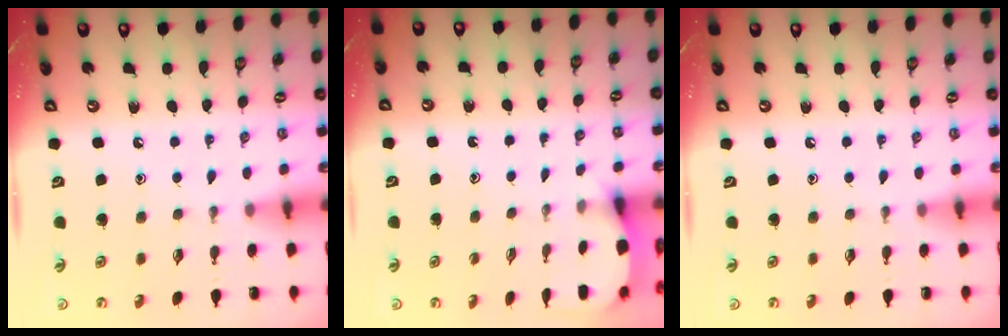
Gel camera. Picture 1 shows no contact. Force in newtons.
{"total": 2.8, "press": 2.8, "slide": 0.3}
{"total": 0.0}